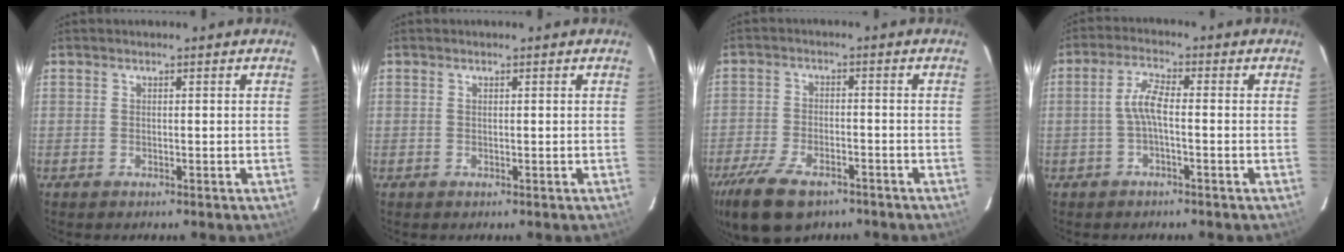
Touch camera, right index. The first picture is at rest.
{"total": 0.0}
{"total": 13.8, "force": [-9.2, 6.5, 7.9], "torque": [-0.193, -0.029, -0.162]}
{"total": 3.9, "force": [-0.9, 0.8, 3.7], "torque": [-0.082, 0.011, -0.018]}